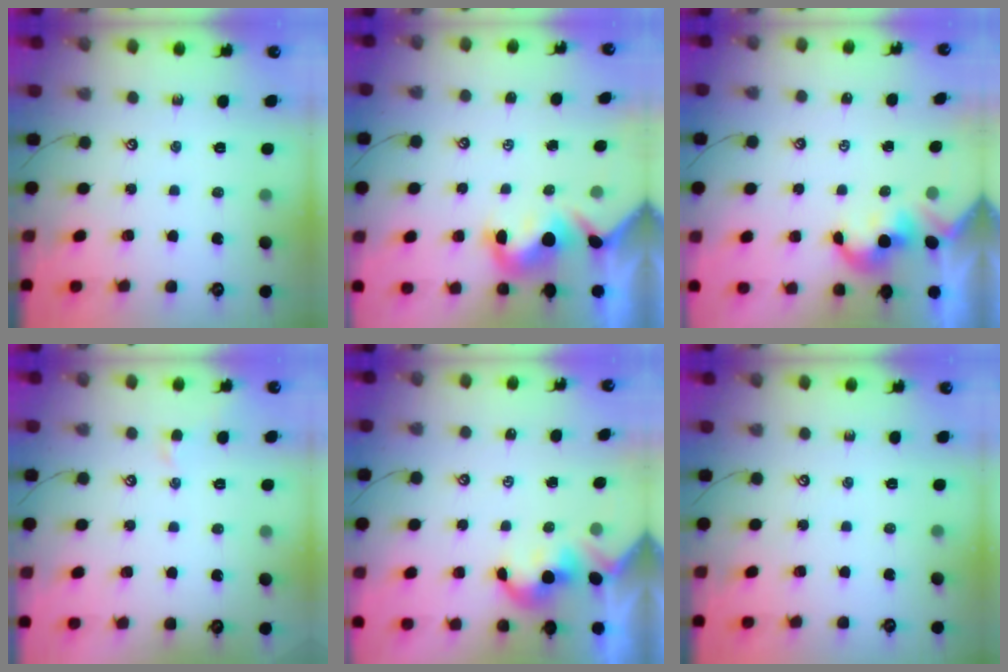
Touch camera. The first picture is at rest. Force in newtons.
{"total": 3.5, "press": 3.4, "slide": 0.9}
{"total": 2.0, "press": 1.9, "slide": 0.4}
{"total": 1.4, "press": 1.3, "slide": 0.4}
{"total": 2.0, "press": 2.0, "slide": 0.2}
{"total": 0.0}